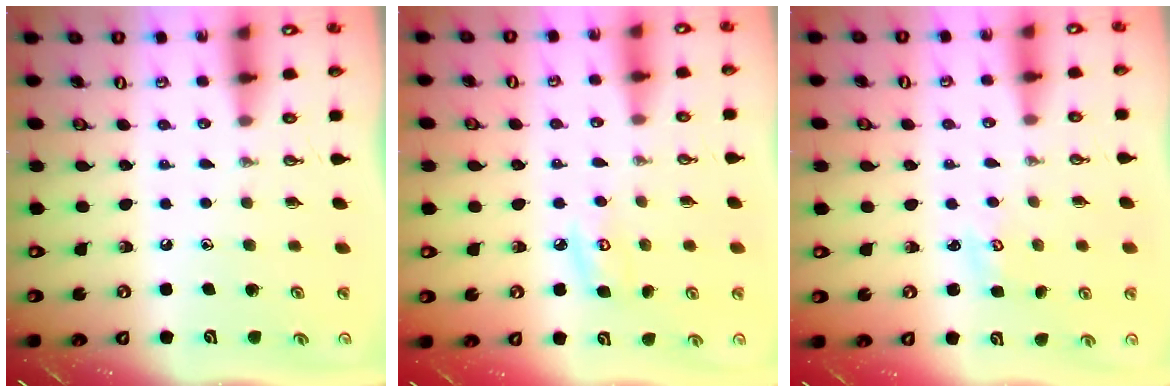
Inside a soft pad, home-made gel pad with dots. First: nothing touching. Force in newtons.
{"total": 6.8, "press": 6.8, "slide": 0.7}
{"total": 2.0, "press": 1.9, "slide": 0.2}